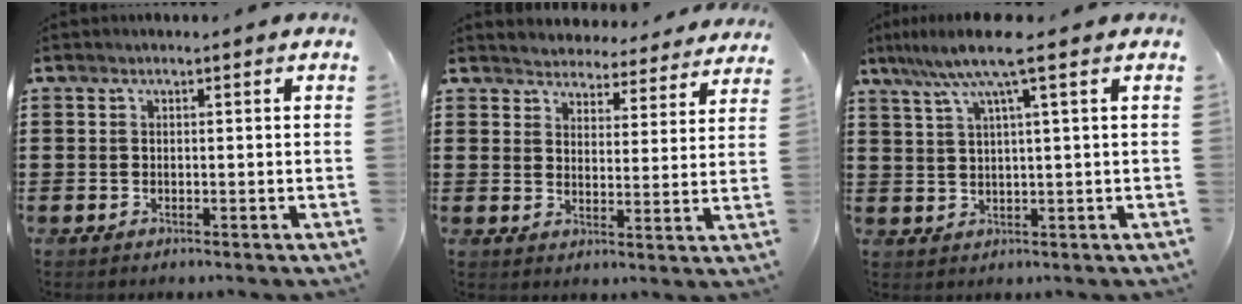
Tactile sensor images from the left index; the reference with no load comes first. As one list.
[{"total": 4.4, "force": [4.4, 0.2, -0.3], "torque": [-0.010, -0.033, 0.074]}, {"total": 7.2, "force": [3.7, 0.2, 6.2], "torque": [-0.131, -0.001, 0.061]}]